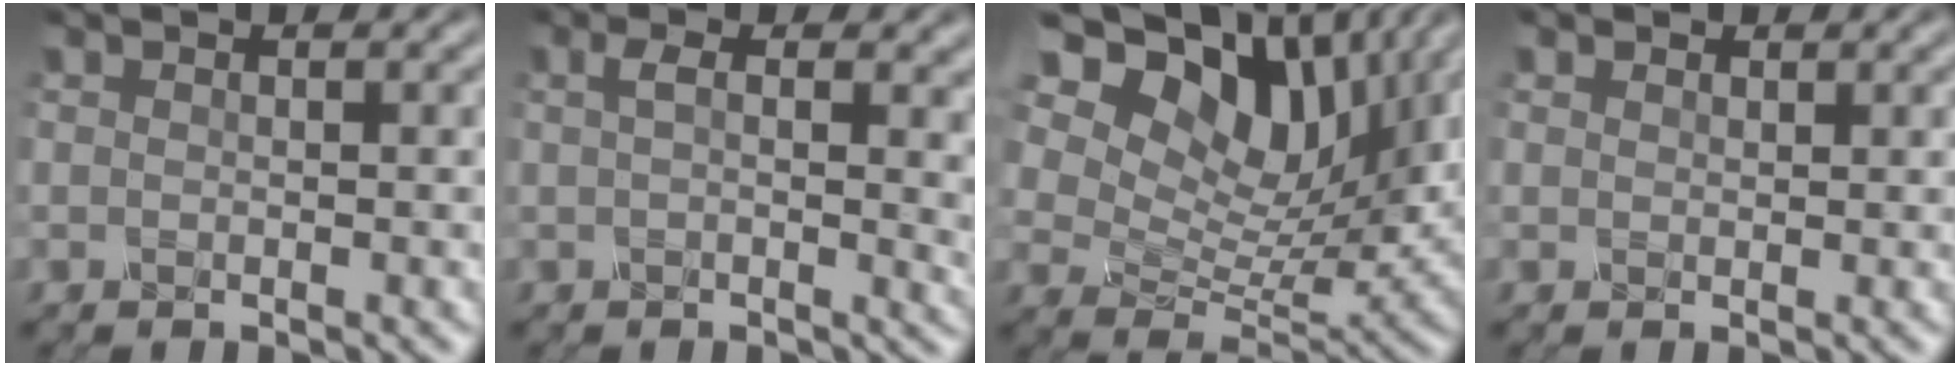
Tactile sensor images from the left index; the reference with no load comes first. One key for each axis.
{"total": 5.2, "fx": 1.3, "fy": 2.0, "fz": 4.6, "tx": -0.060, "ty": 0.008, "tz": 0.021}
{"total": 13.0, "fx": 5.6, "fy": 8.1, "fz": 8.5, "tx": -0.178, "ty": 0.030, "tz": 0.103}
{"total": 0.6, "fx": 0.5, "fy": 0.3, "fz": -0.3, "tx": 0.000, "ty": 0.000, "tz": 0.014}